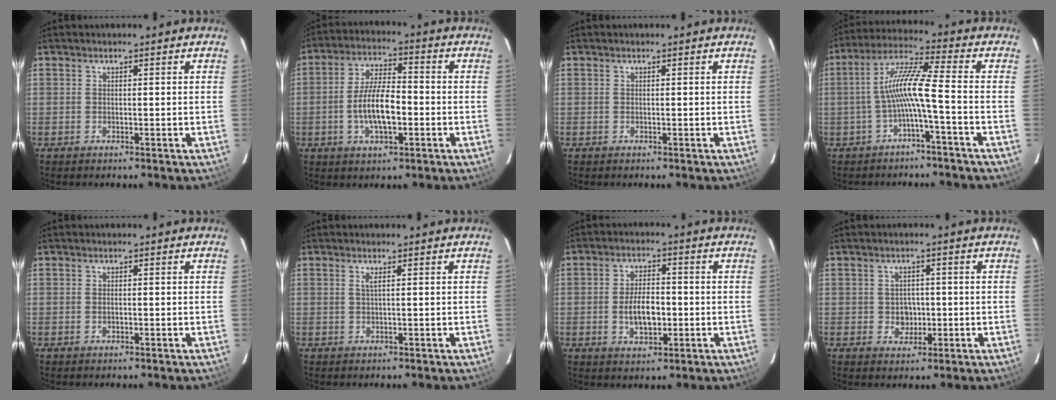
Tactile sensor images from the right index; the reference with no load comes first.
{"total": 9.5, "force": [-2.3, 3.6, 8.5], "torque": [-0.168, 0.003, -0.039]}
{"total": 0.0}
{"total": 8.3, "force": [-2.6, -0.3, 7.9], "torque": [-0.173, 0.017, -0.048]}
{"total": 0.6, "force": [-0.2, 0.4, 0.5], "torque": [-0.009, 0.001, -0.002]}
{"total": 1.0, "force": [0.3, -0.3, 0.9], "torque": [-0.019, 0.000, 0.004]}
{"total": 6.8, "force": [-1.3, 3.5, 5.6], "torque": [-0.110, 0.001, -0.017]}
{"total": 3.4, "force": [-0.4, 3.2, 1.3], "torque": [-0.024, 0.008, 0.001]}